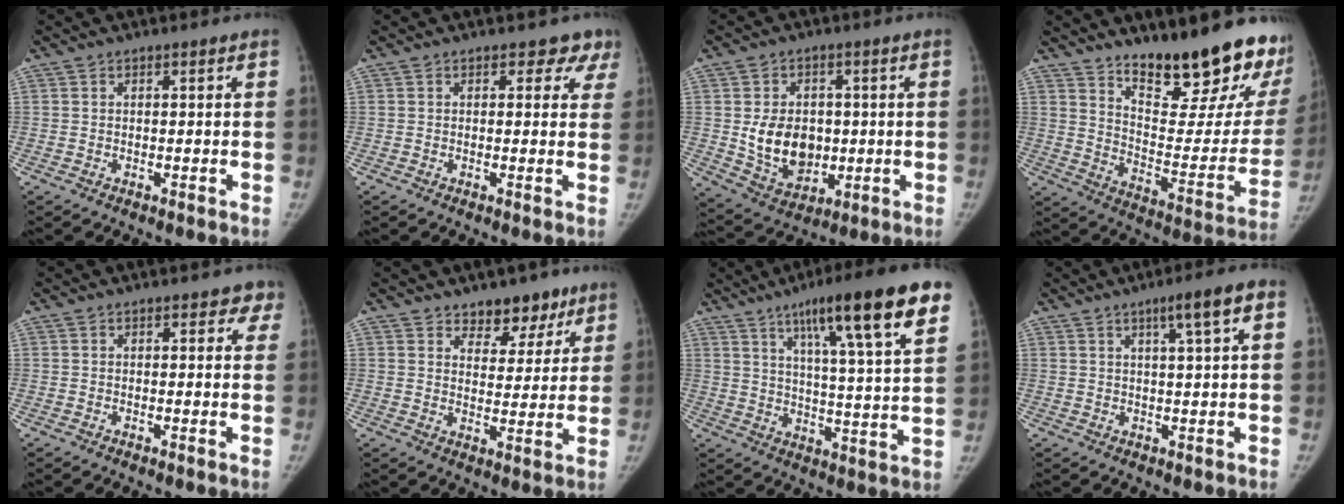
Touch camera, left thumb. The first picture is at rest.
{"total": 3.7, "force": [2.7, 2.5, 0.3], "torque": [0.036, -0.011, 0.009]}
{"total": 11.9, "force": [-0.1, 9.1, 7.7], "torque": [-0.088, -0.010, 0.016]}
{"total": 25.5, "force": [18.1, 7.4, 16.4], "torque": [-0.193, -0.120, 0.261]}
{"total": 2.8, "force": [1.8, 1.9, 0.9], "torque": [0.029, -0.005, 0.007]}
{"total": 7.6, "force": [5.5, 4.7, 2.5], "torque": [0.012, -0.030, 0.081]}
{"total": 21.2, "force": [11.9, 2.8, 17.3], "torque": [-0.238, -0.028, 0.176]}
{"total": 5.6, "force": [2.3, 0.2, 5.1], "torque": [-0.076, 0.004, 0.037]}